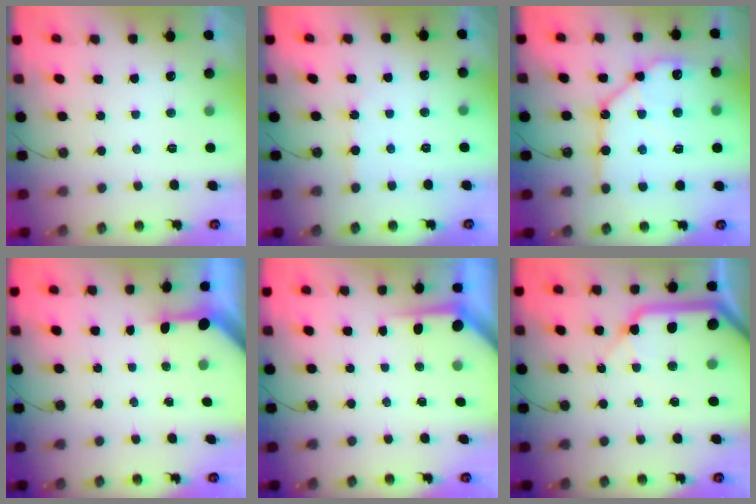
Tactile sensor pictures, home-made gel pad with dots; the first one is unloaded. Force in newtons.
{"total": 2.6, "press": 2.6, "slide": 0.4}
{"total": 15.6, "press": 15.5, "slide": 1.8}
{"total": 3.0, "press": 3.0, "slide": 0.2}
{"total": 3.8, "press": 3.8, "slide": 0.4}
{"total": 17.2, "press": 17.0, "slide": 2.4}